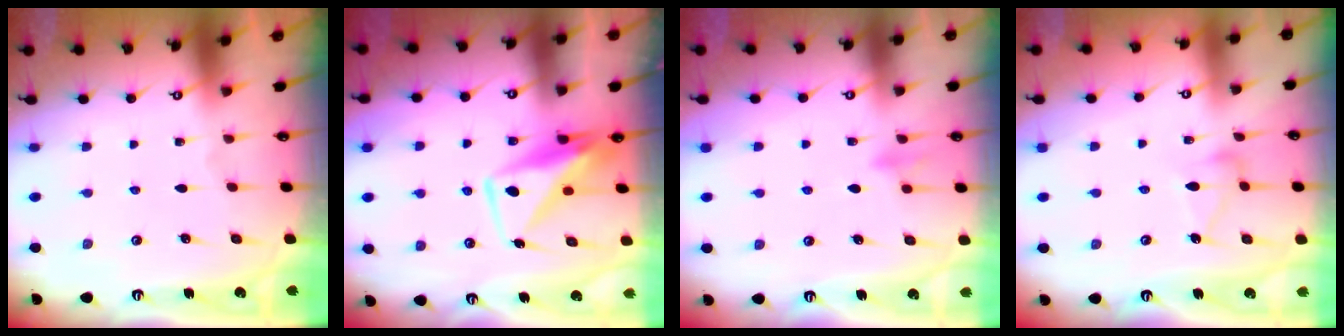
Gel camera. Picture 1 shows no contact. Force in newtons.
{"total": 10.2, "press": 10.1, "slide": 0.9}
{"total": 8.3, "press": 8.1, "slide": 1.6}
{"total": 8.0, "press": 8.0, "slide": 0.4}